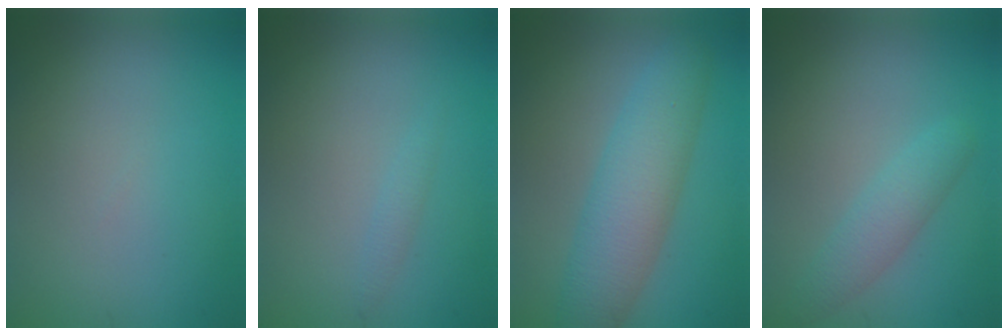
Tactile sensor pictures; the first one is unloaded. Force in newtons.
{"total": 0.8, "press": 0.8, "slide": 0.1}
{"total": 6.2, "press": 6.2, "slide": 0.1}
{"total": 2.5, "press": 2.5, "slide": 0.1}